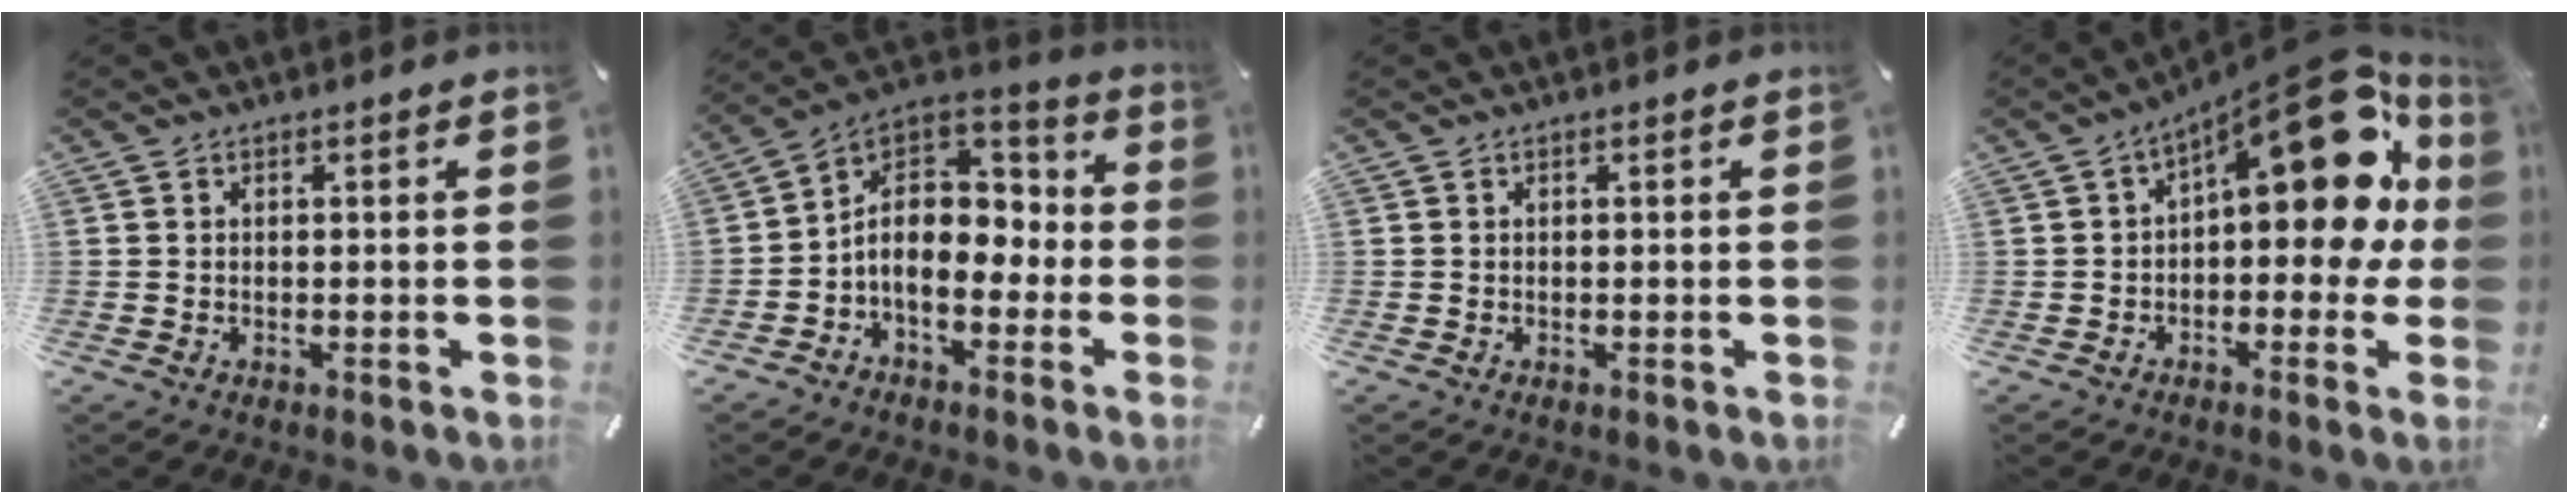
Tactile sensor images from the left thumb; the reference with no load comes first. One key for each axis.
{"total": 11.9, "fx": -2.7, "fy": 9.0, "fz": 7.2, "tx": -0.125, "ty": 0.006, "tz": -0.051}
{"total": 0.0}
{"total": 22.0, "fx": 8.4, "fy": 9.9, "fz": 17.7, "tx": -0.224, "ty": -0.069, "tz": 0.141}